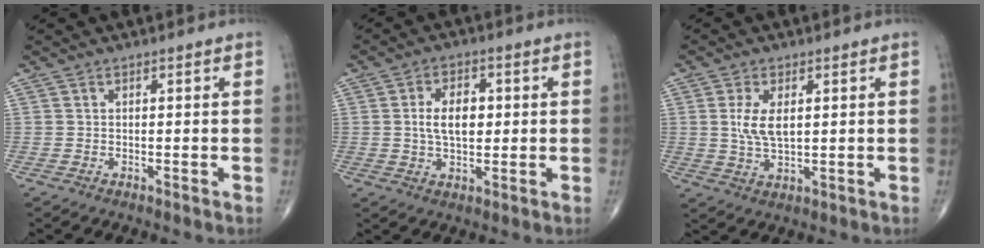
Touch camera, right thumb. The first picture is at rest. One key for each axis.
{"total": 7.1, "fx": 0.7, "fy": 4.2, "fz": 5.7, "tx": -0.085, "ty": 0.003, "tz": 0.010}
{"total": 6.0, "fx": 1.2, "fy": 3.0, "fz": 5.0, "tx": -0.097, "ty": -0.008, "tz": 0.026}